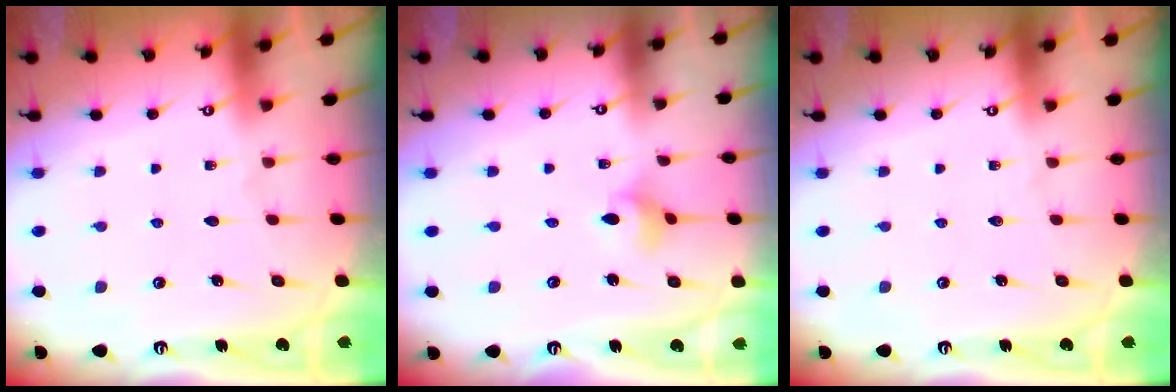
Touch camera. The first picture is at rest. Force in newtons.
{"total": 3.5, "press": 3.4, "slide": 0.8}
{"total": 0.0}